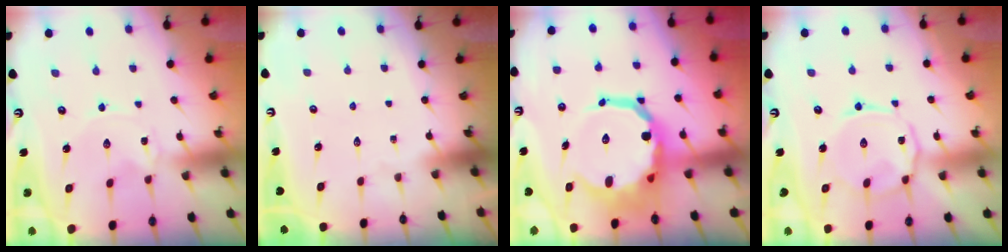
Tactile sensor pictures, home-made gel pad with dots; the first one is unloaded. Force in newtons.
{"total": 0.0}
{"total": 15.6, "press": 15.3, "slide": 3.0}
{"total": 8.1, "press": 8.1, "slide": 0.8}